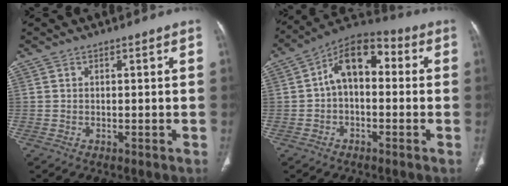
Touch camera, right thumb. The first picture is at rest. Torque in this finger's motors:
{"motor_torque": [1.11, 2.72, 1.32, -0.07, 0.09]}